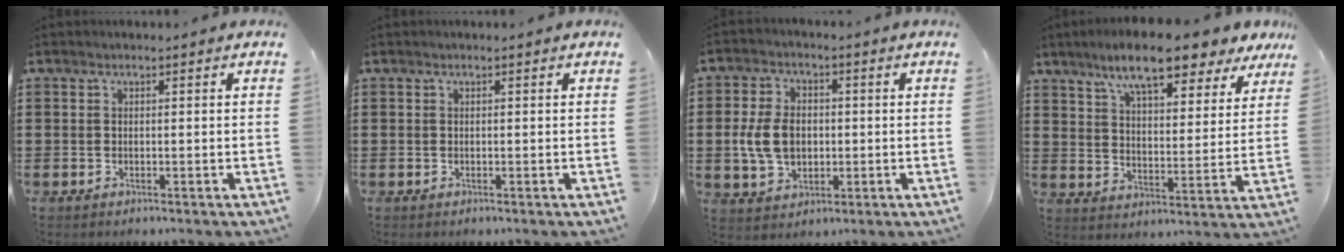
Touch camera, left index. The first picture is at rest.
{"total": 0.0}
{"total": 7.2, "force": [-0.3, 5.2, 5.0], "torque": [-0.113, 0.006, -0.011]}
{"total": 10.2, "force": [8.3, 1.7, 5.8], "torque": [-0.122, -0.026, 0.142]}